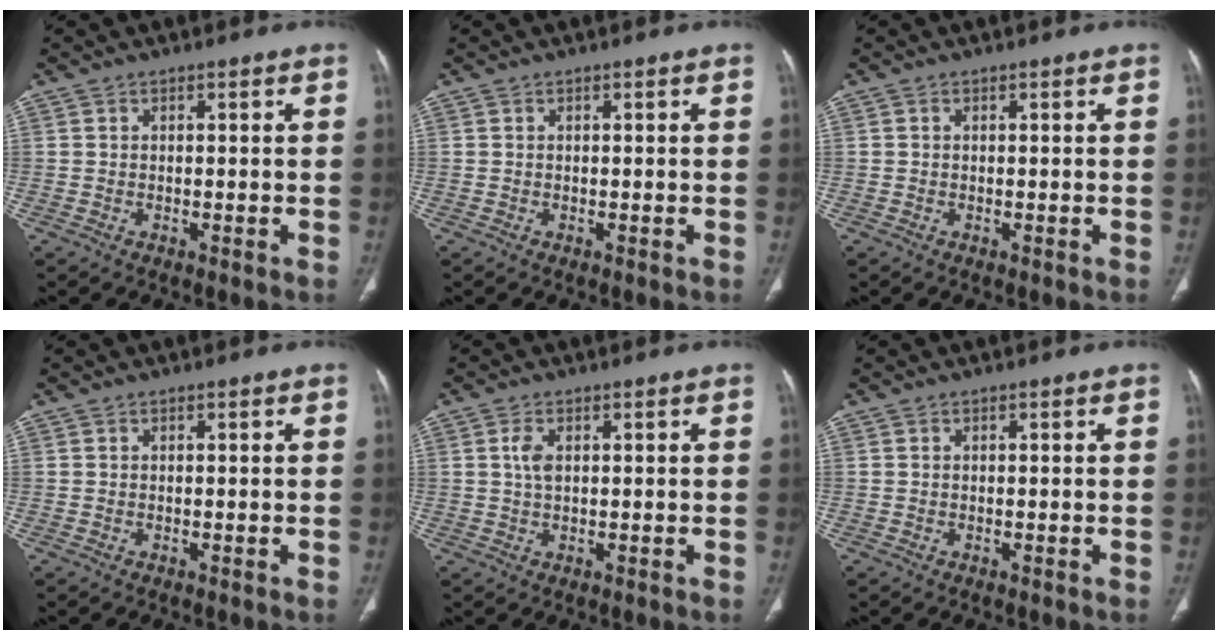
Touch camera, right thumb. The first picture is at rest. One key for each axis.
{"total": 0.0}
{"total": 0.0}
{"total": 0.0}
{"total": 2.7, "fx": 0.7, "fy": 1.4, "fz": 2.3, "tx": -0.052, "ty": 0.003, "tz": 0.014}
{"total": 0.0}